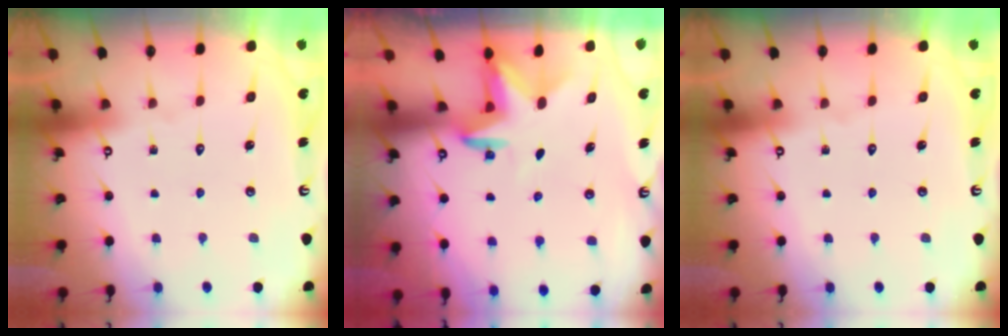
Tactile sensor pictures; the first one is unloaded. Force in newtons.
{"total": 3.1, "press": 3.0, "slide": 0.7}
{"total": 0.0}